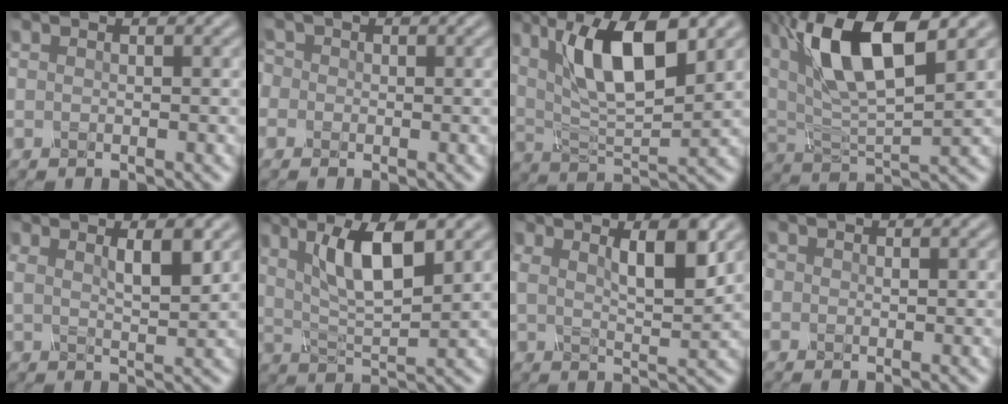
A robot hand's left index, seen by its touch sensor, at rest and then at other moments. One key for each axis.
{"total": 1.8, "fx": 0.1, "fy": 1.7, "fz": 0.6, "tx": -0.002, "ty": 0.010, "tz": -0.017}
{"total": 9.7, "fx": 3.5, "fy": 3.2, "fz": 8.5, "tx": -0.143, "ty": -0.002, "tz": 0.061}
{"total": 11.8, "fx": 5.0, "fy": 4.3, "fz": 9.8, "tx": -0.184, "ty": 0.014, "tz": 0.087}
{"total": 3.1, "fx": 1.7, "fy": 0.8, "fz": 2.5, "tx": -0.043, "ty": -0.002, "tz": 0.031}
{"total": 7.5, "fx": 3.0, "fy": 2.1, "fz": 6.5, "tx": -0.114, "ty": -0.002, "tz": 0.053}
{"total": 4.7, "fx": 2.1, "fy": 1.4, "fz": 3.9, "tx": -0.069, "ty": -0.005, "tz": 0.036}
{"total": 0.9, "fx": 0.3, "fy": 0.7, "fz": 0.3, "tx": -0.002, "ty": 0.000, "tz": 0.000}